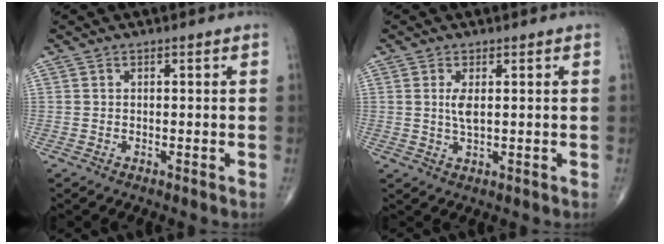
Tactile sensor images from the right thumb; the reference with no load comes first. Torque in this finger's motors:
{"motor_torque": [0.70, 0.90, 0.40, -0.31, 0.17]}